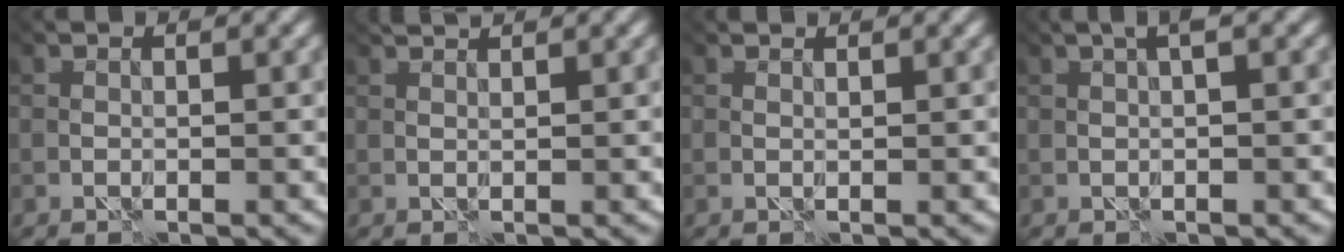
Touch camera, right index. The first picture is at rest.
{"total": 2.9, "force": [2.7, 0.2, 0.8], "torque": [-0.017, 0.009, 0.038]}
{"total": 1.4, "force": [1.3, 0.3, 0.3], "torque": [-0.009, 0.000, 0.022]}
{"total": 1.9, "force": [0.7, 0.0, 1.8], "torque": [0.001, 0.013, 0.004]}